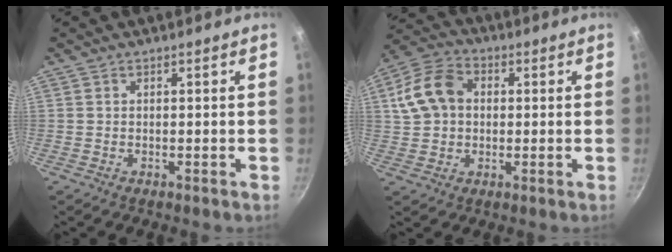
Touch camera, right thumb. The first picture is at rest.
{"total": 11.2, "force": [1.8, 8.6, 7.1], "torque": [-0.115, 0.019, 0.019]}